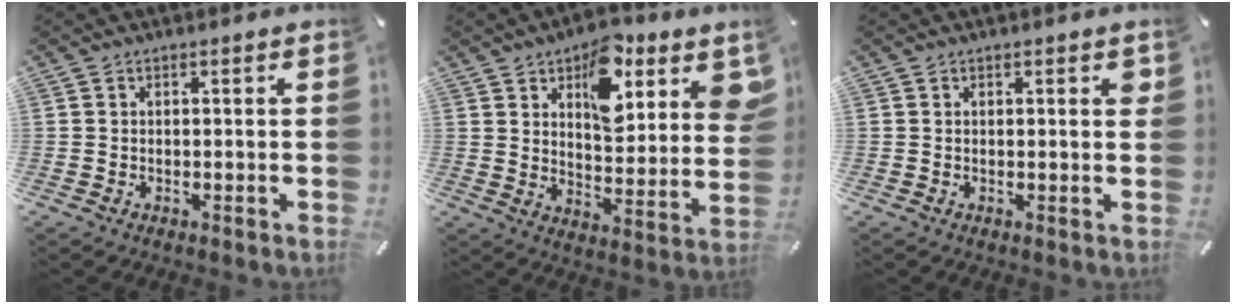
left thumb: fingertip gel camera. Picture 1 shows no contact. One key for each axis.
{"total": 14.4, "fx": 8.3, "fy": 7.5, "fz": 9.0, "tx": -0.103, "ty": -0.051, "tz": 0.139}
{"total": 1.4, "fx": 0.6, "fy": 0.6, "fz": 1.2, "tx": -0.009, "ty": -0.003, "tz": 0.005}